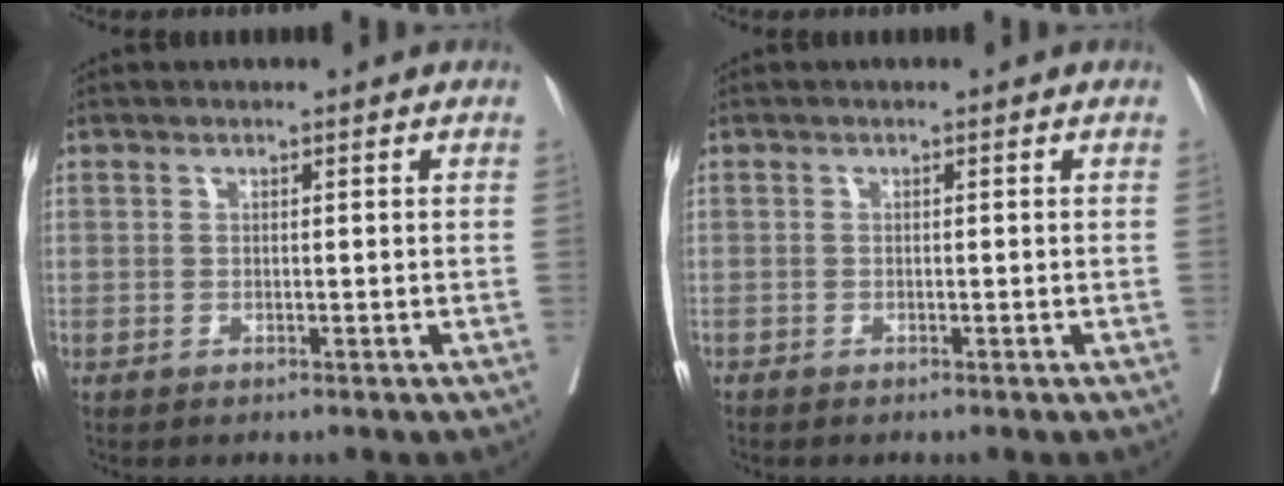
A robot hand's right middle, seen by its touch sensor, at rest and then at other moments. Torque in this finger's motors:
{"motor_torque": [0.31, -0.40, 0.09, 0.01]}